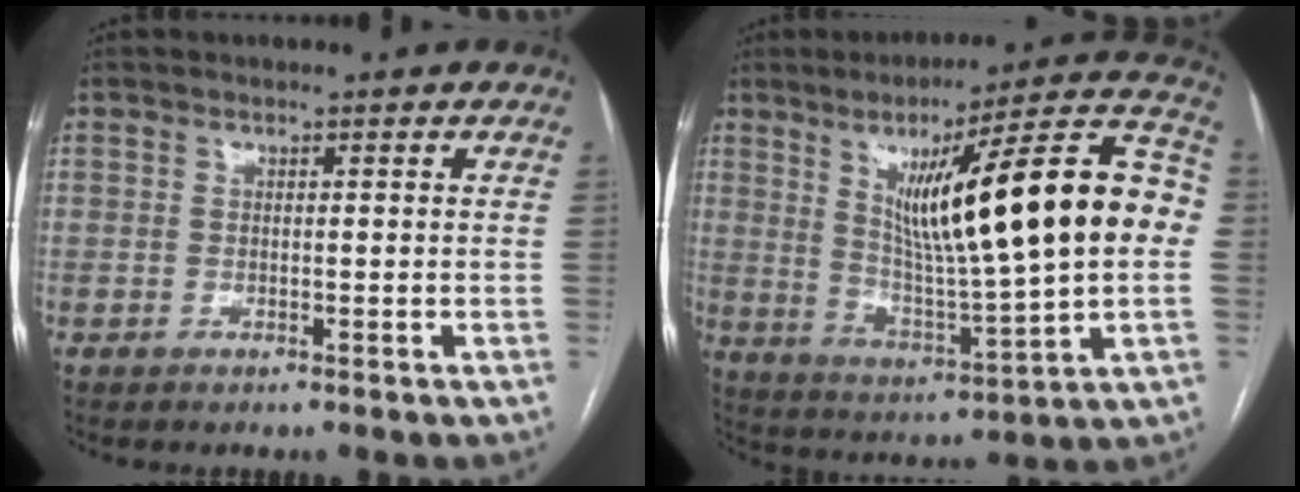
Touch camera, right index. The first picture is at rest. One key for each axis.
{"total": 25.6, "fx": 3.9, "fy": 2.4, "fz": 25.2, "tx": -0.373, "ty": 0.025, "tz": 0.054}